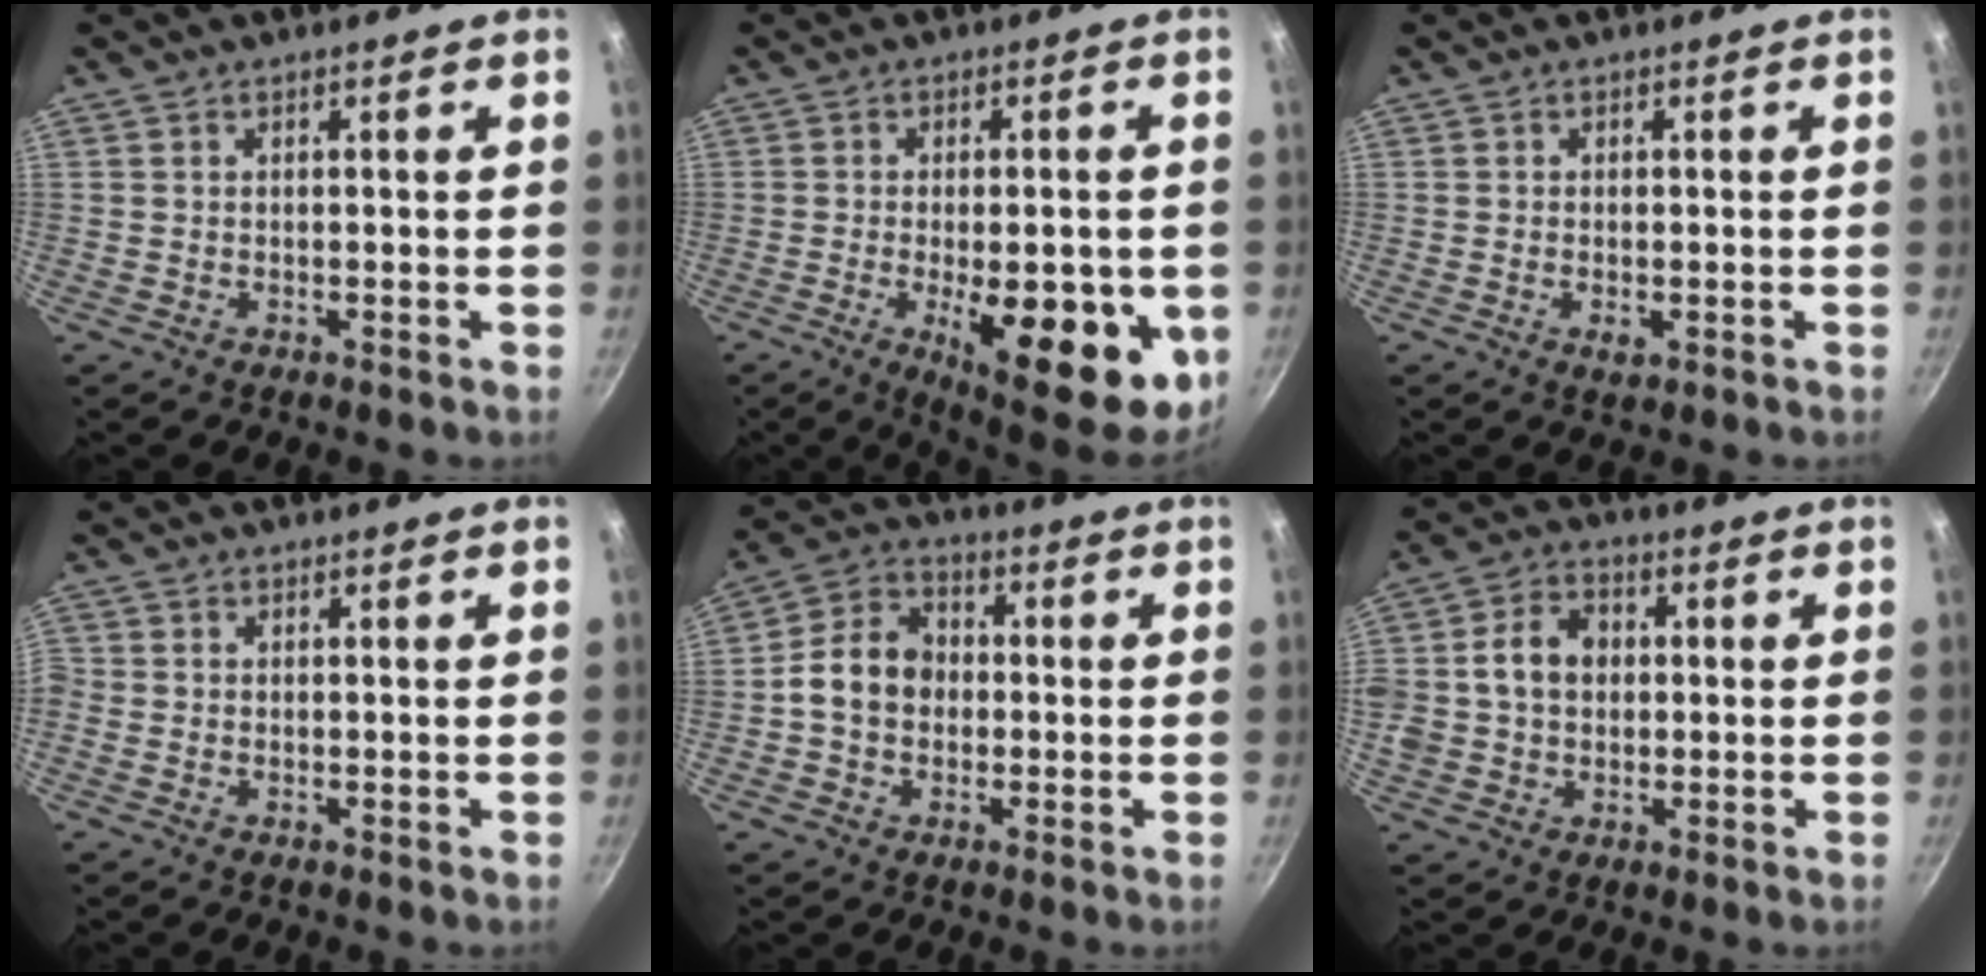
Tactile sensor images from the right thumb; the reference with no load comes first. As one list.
[{"total": 18.6, "force": [-4.7, 7.4, 16.3], "torque": [-0.182, -0.004, -0.052]}, {"total": 1.8, "force": [-0.5, 1.0, 1.4], "torque": [-0.026, -0.003, -0.004]}, {"total": 1.1, "force": [-0.3, 1.0, 0.3], "torque": [-0.006, 0.002, -0.009]}, {"total": 9.4, "force": [-0.7, 7.5, 5.7], "torque": [-0.077, 0.026, -0.031]}, {"total": 9.8, "force": [0.9, 7.9, 5.8], "torque": [-0.081, 0.017, 0.002]}]